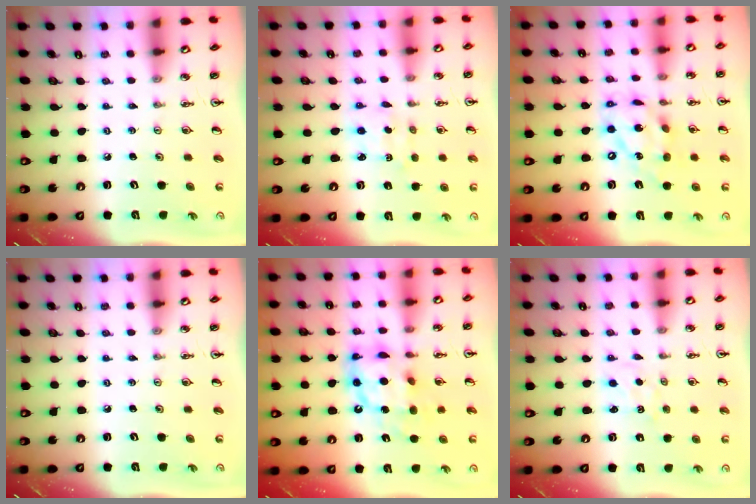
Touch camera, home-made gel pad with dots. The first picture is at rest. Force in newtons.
{"total": 2.0, "press": 1.9, "slide": 0.5}
{"total": 14.1, "press": 14.0, "slide": 1.7}
{"total": 0.0}
{"total": 13.2, "press": 13.1, "slide": 1.1}
{"total": 2.3, "press": 2.3, "slide": 0.4}